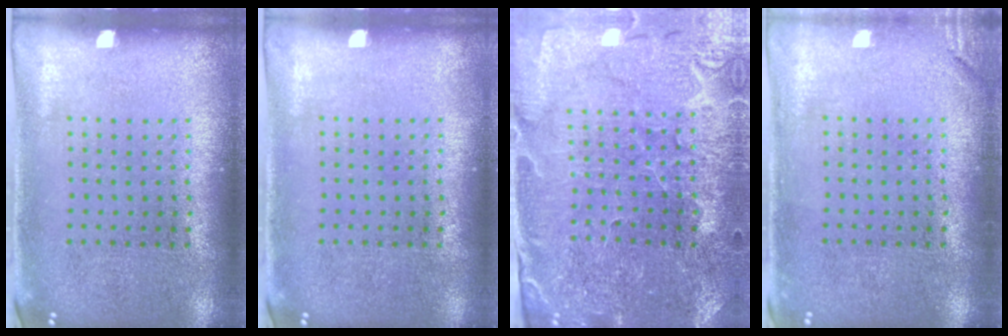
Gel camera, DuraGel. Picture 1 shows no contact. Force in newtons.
{"total": 0.0}
{"total": 1.5, "press": 1.5, "slide": 0.1}
{"total": 1.3, "press": 1.2, "slide": 0.3}